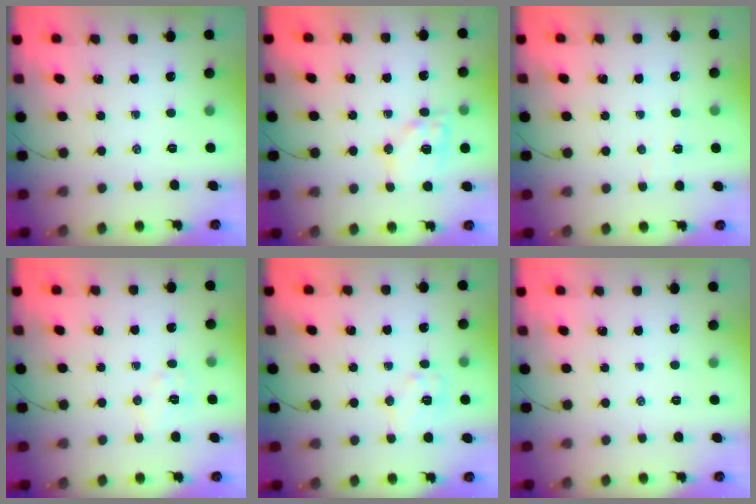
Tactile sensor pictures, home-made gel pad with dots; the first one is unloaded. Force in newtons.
{"total": 11.6, "press": 11.4, "slide": 2.0}
{"total": 2.7, "press": 2.6, "slide": 0.8}
{"total": 6.7, "press": 6.5, "slide": 1.3}
{"total": 8.1, "press": 8.0, "slide": 1.4}
{"total": 0.0}